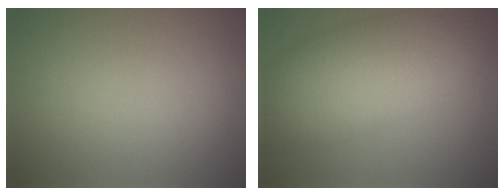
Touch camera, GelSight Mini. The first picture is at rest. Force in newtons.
{"total": 7.8, "press": 7.8, "slide": 0.3}